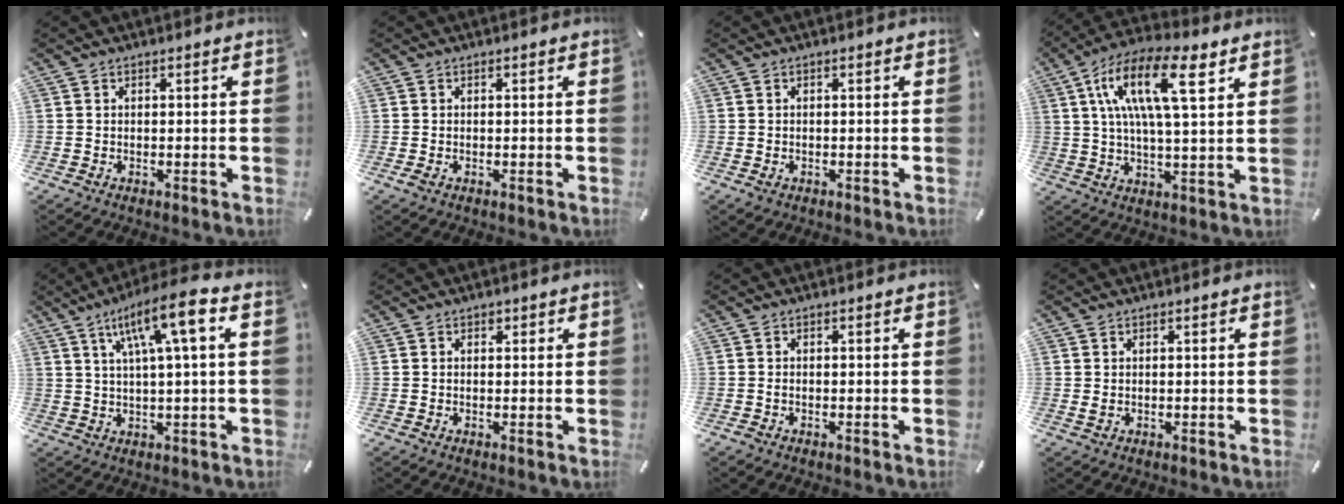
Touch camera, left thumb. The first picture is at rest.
{"total": 0.6, "force": [-0.3, 0.5, 0.3], "torque": [-0.005, 0.001, -0.007]}
{"total": 0.7, "force": [-0.3, 0.6, 0.1], "torque": [-0.003, 0.002, -0.007]}
{"total": 15.1, "force": [6.4, 4.9, 12.8], "torque": [-0.255, -0.003, 0.104]}
{"total": 12.4, "force": [4.7, 2.1, 11.3], "torque": [-0.189, -0.011, 0.075]}
{"total": 0.7, "force": [0.2, 0.7, 0.0], "torque": [-0.001, 0.004, 0.004]}
{"total": 0.7, "force": [-0.5, 0.4, 0.3], "torque": [-0.006, -0.001, -0.009]}
{"total": 0.7, "force": [0.1, 0.4, 0.5], "torque": [-0.003, -0.002, 0.001]}